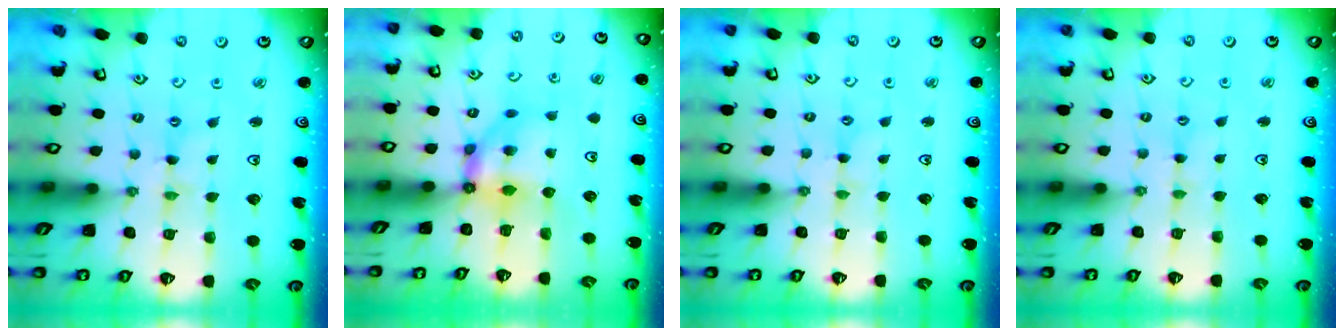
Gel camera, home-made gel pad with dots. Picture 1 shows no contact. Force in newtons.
{"total": 6.3, "press": 6.3, "slide": 0.4}
{"total": 1.4, "press": 1.4, "slide": 0.4}
{"total": 1.5, "press": 1.4, "slide": 0.3}